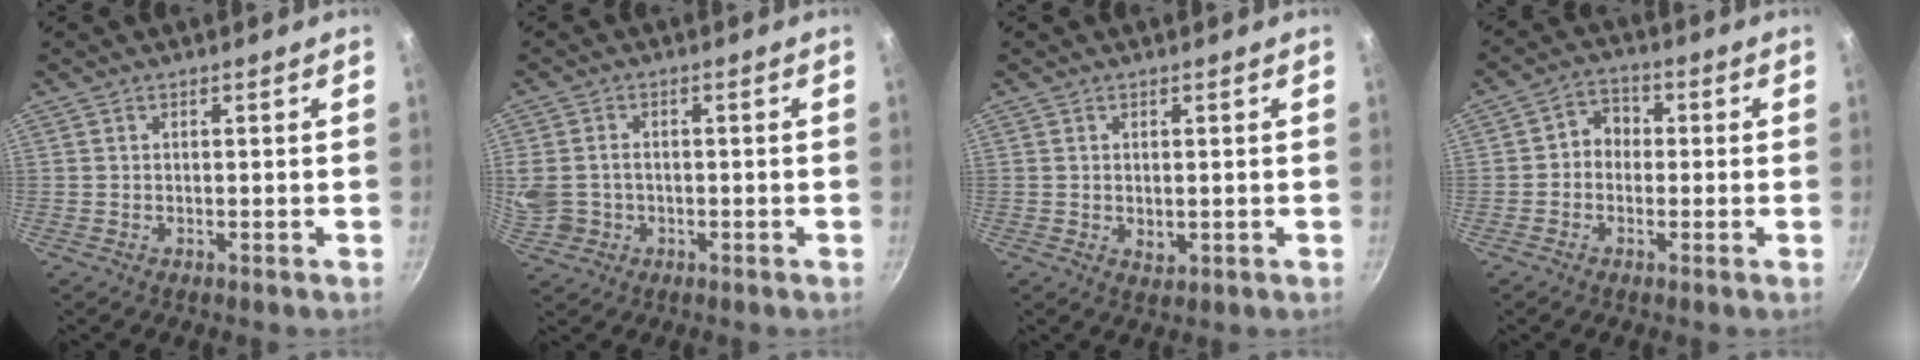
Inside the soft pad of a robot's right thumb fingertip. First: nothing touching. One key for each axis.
{"total": 9.5, "fx": -0.9, "fy": 8.2, "fz": 4.8, "tx": -0.121, "ty": 0.011, "tz": -0.010}
{"total": 2.0, "fx": 0.1, "fy": 1.3, "fz": 1.5, "tx": -0.023, "ty": -0.004, "tz": 0.004}
{"total": 4.9, "fx": -0.3, "fy": 4.2, "fz": 2.5, "tx": -0.012, "ty": 0.016, "tz": -0.018}